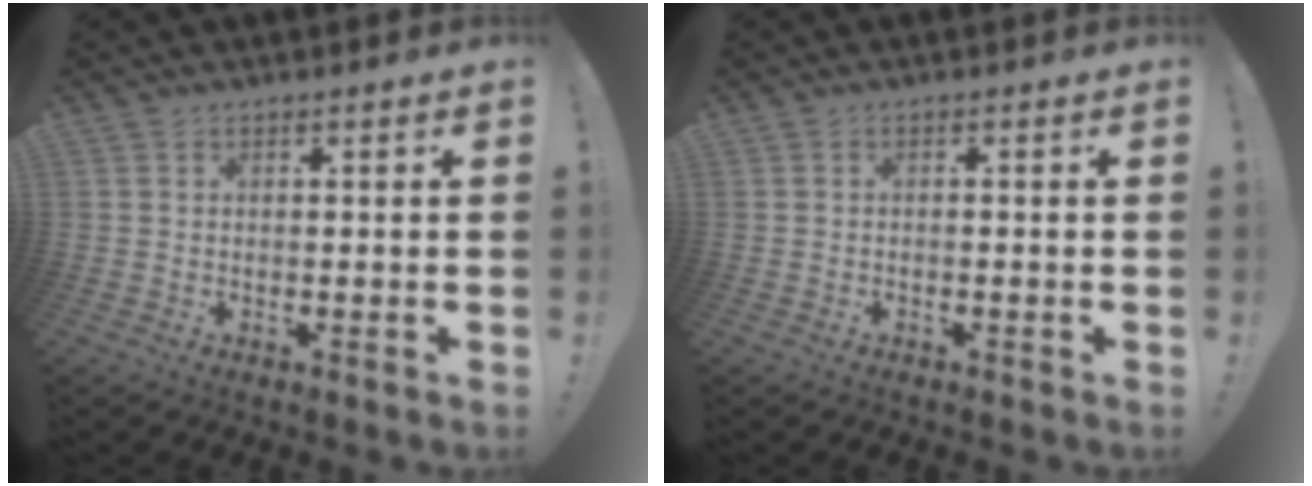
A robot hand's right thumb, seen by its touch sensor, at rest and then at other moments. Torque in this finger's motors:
{"motor_torque": [0.06, 0.06, 0.06, -0.12, 0.00]}